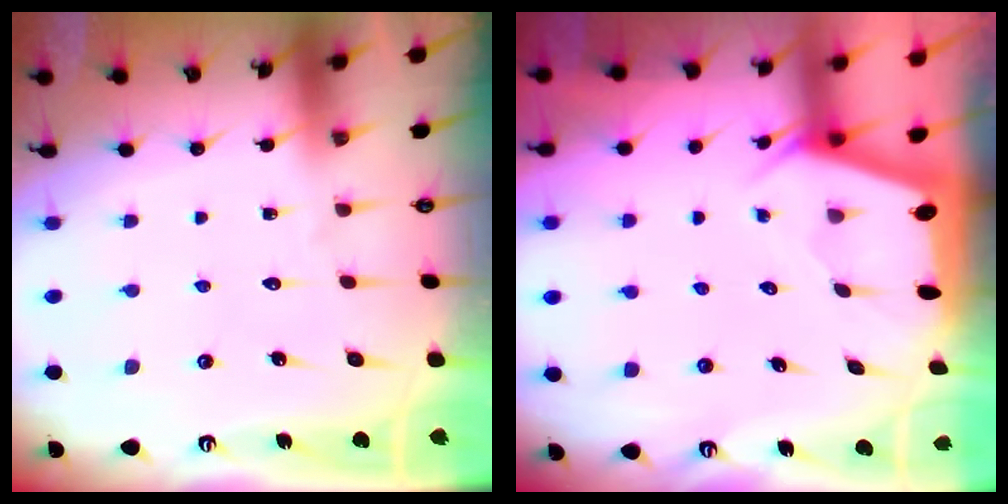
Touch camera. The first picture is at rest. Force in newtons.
{"total": 1.9, "press": 1.9, "slide": 0.3}